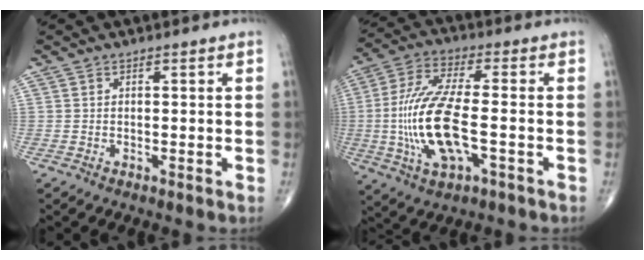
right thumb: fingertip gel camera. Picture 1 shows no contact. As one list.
[{"total": 16.5, "force": [-2.7, 5.8, 15.2], "torque": [-0.328, 0.014, -0.049]}]